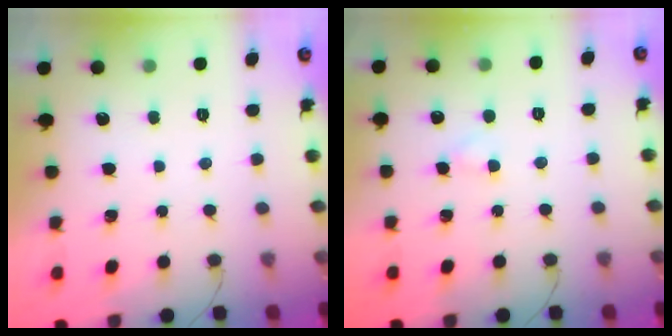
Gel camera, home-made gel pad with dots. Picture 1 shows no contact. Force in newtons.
{"total": 1.6, "press": 1.4, "slide": 0.7}